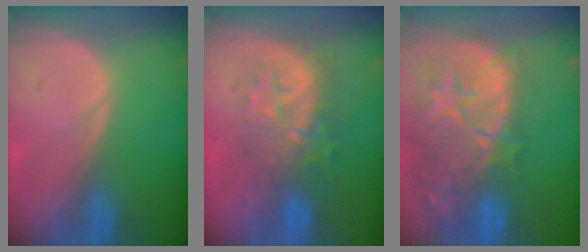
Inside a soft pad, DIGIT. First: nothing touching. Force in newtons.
{"total": 8.2, "press": 8.2, "slide": 0.9}
{"total": 14.8, "press": 11.8, "slide": 8.9}